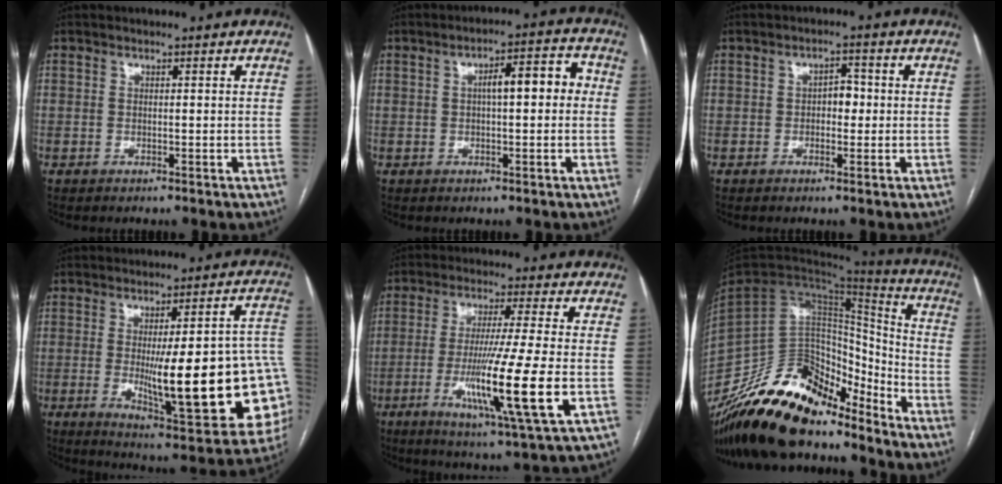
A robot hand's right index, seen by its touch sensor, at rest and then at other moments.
{"total": 6.8, "force": [0.6, 1.8, 6.5], "torque": [-0.095, 0.030, 0.009]}
{"total": 2.9, "force": [-0.2, 1.7, 2.3], "torque": [-0.030, 0.010, -0.004]}
{"total": 25.1, "force": [-3.5, 4.6, 24.4], "torque": [-0.252, -0.001, -0.032]}
{"total": 15.6, "force": [-3.8, -0.7, 15.1], "torque": [-0.280, -0.033, -0.071]}
{"total": 24.5, "force": [-19.6, 8.0, 12.3], "torque": [-0.231, -0.005, -0.348]}